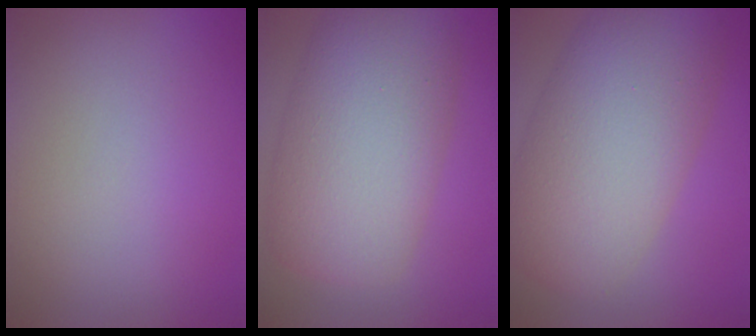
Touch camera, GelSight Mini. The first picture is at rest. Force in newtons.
{"total": 10.2, "press": 10.2, "slide": 0.3}
{"total": 10.7, "press": 10.7, "slide": 0.4}